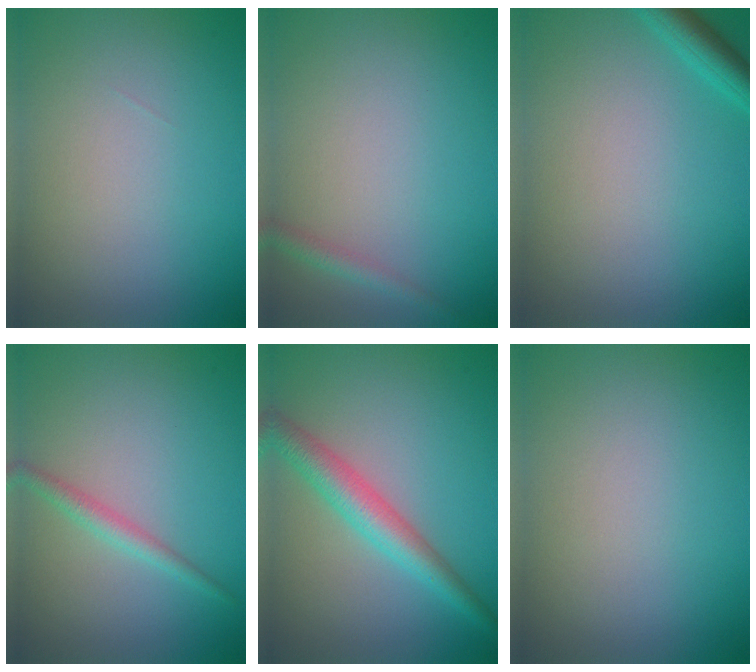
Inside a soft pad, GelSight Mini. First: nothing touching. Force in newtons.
{"total": 1.4, "press": 1.4, "slide": 0.1}
{"total": 2.4, "press": 2.4, "slide": 0.2}
{"total": 1.6, "press": 1.6, "slide": 0.0}
{"total": 4.0, "press": 4.0, "slide": 0.1}
{"total": 0.0}